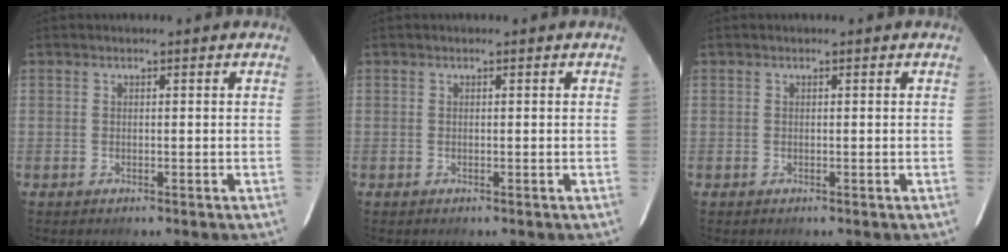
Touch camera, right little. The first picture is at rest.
{"total": 0.0}
{"total": 0.0}